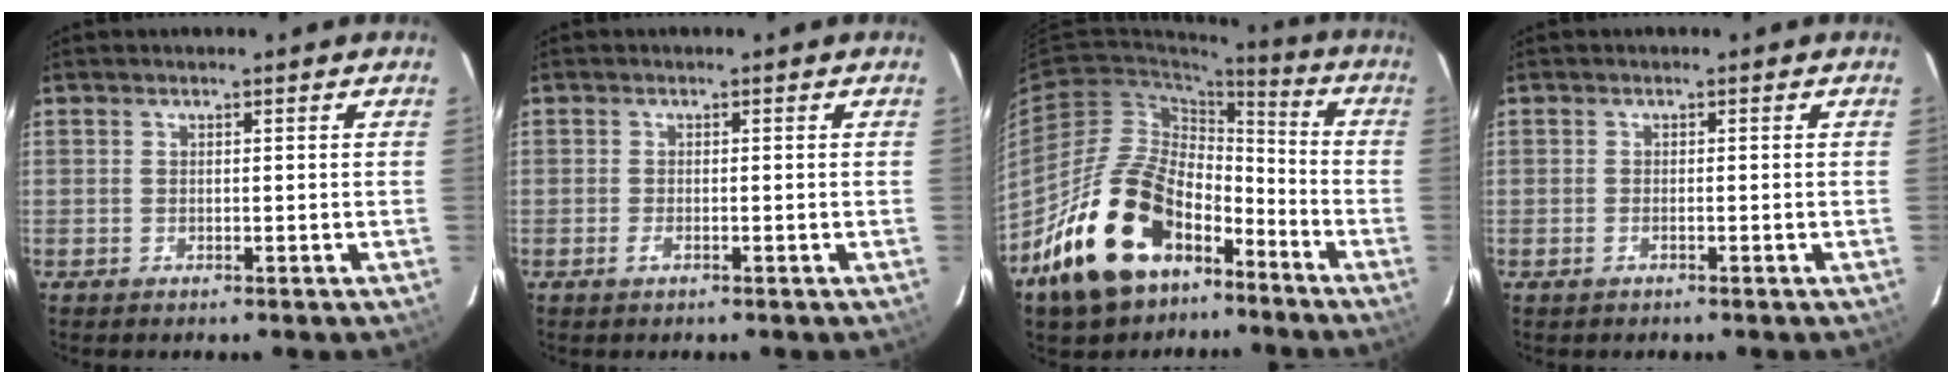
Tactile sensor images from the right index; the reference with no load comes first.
{"total": 1.4, "force": [-0.6, 0.4, 1.2], "torque": [-0.025, -0.002, -0.011]}
{"total": 22.5, "force": [-13.4, 12.9, 12.7], "torque": [-0.249, 0.019, -0.210]}
{"total": 0.9, "force": [-0.6, 0.4, 0.6], "torque": [-0.012, 0.000, -0.011]}